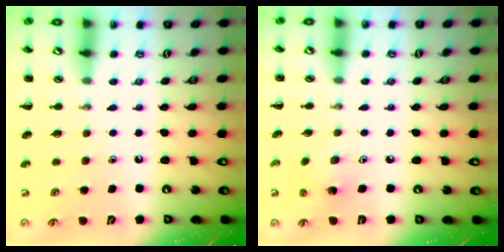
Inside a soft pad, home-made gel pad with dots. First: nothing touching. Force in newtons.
{"total": 2.7, "press": 2.5, "slide": 0.9}